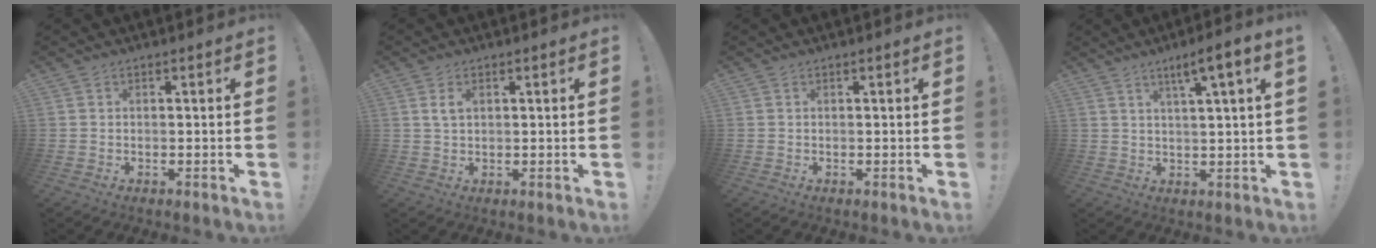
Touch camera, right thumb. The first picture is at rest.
{"total": 3.0, "force": [1.1, 1.6, 2.3], "torque": [-0.041, 0.001, 0.019]}
{"total": 0.0}
{"total": 6.3, "force": [3.1, -0.7, 5.4], "torque": [-0.081, -0.014, 0.041]}